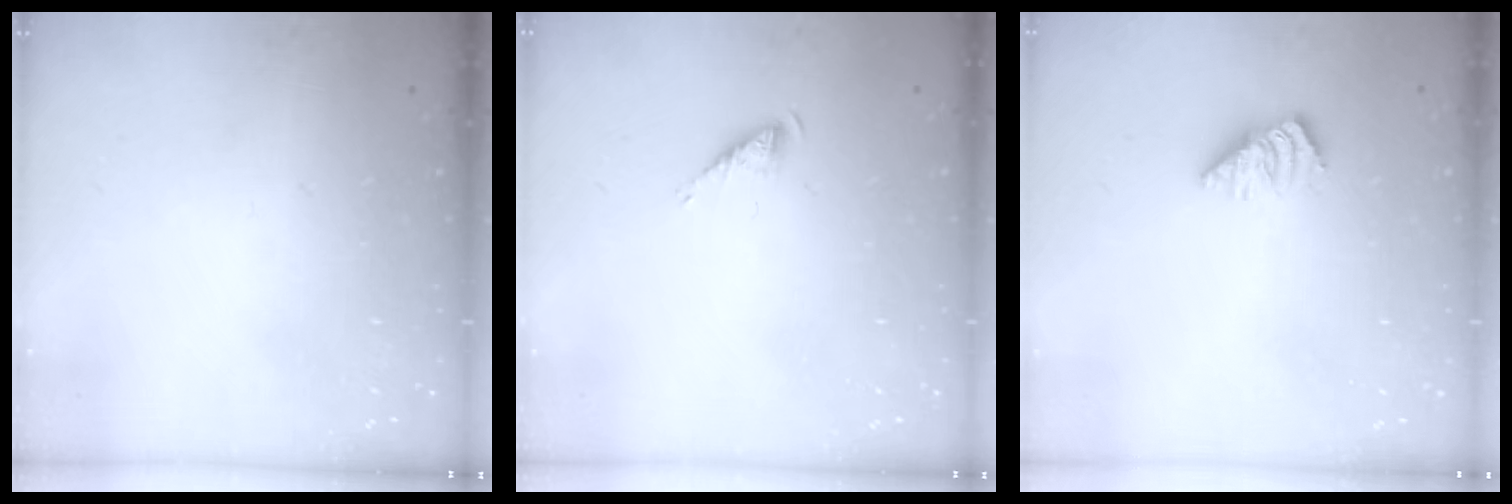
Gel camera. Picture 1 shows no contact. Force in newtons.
{"total": 2.7, "press": 2.7, "slide": 0.4}
{"total": 2.6, "press": 2.5, "slide": 0.4}